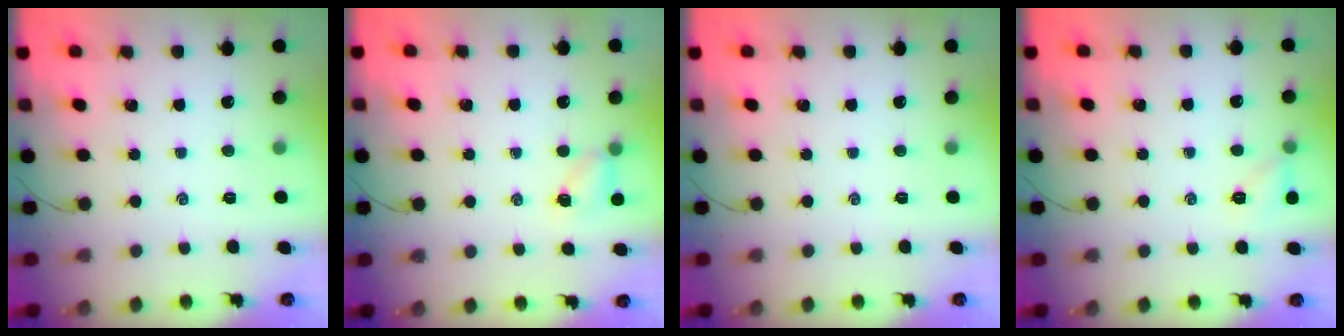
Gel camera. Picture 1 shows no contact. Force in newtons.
{"total": 4.7, "press": 4.5, "slide": 1.2}
{"total": 0.0}
{"total": 6.3, "press": 6.1, "slide": 1.5}